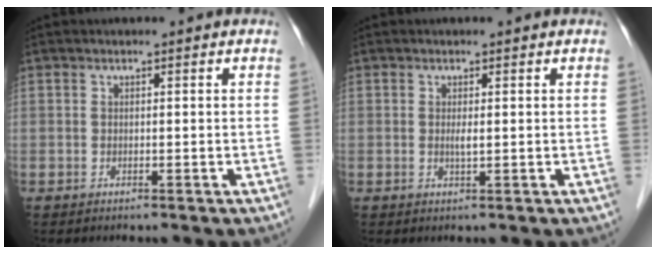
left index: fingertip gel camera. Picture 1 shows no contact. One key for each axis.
{"total": 1.1, "fx": 0.2, "fy": 0.1, "fz": 1.1, "tx": -0.028, "ty": -0.002, "tz": 0.004}